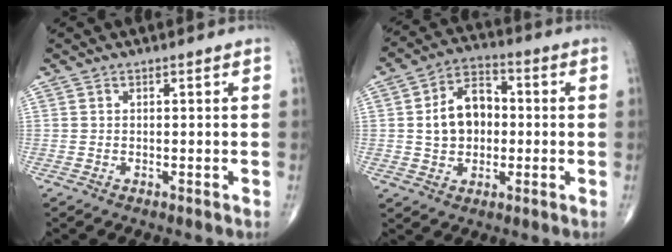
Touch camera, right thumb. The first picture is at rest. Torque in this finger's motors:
{"motor_torque": [1.39, 1.30, 0.93, 0.10, 0.05]}